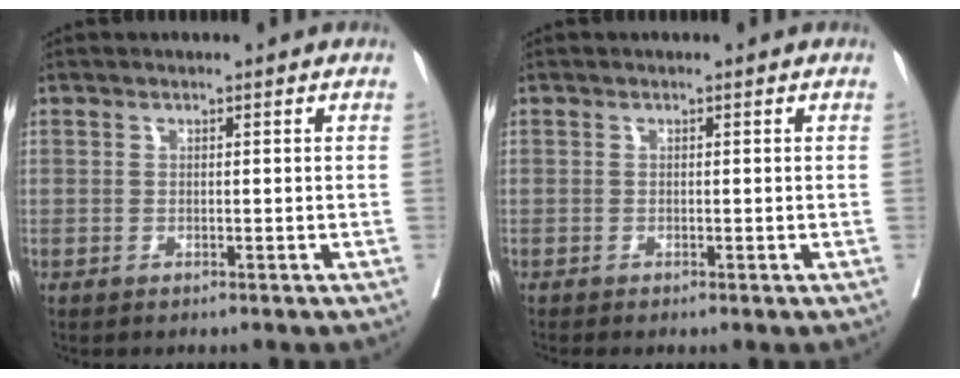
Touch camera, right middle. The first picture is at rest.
{"total": 0.6, "force": [-0.5, -0.1, 0.2], "torque": [-0.001, 0.000, -0.011]}